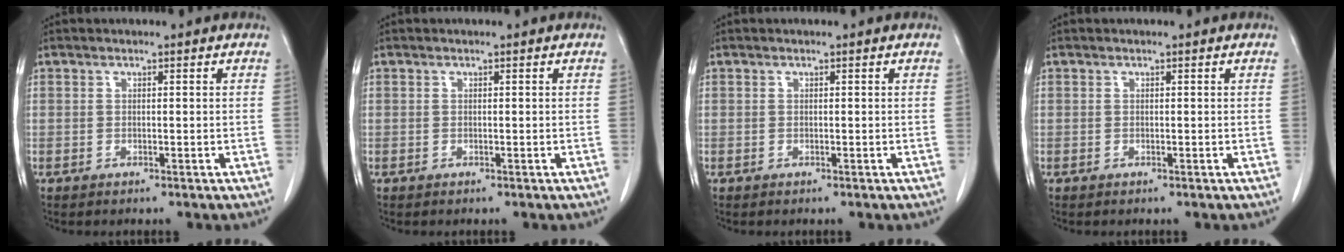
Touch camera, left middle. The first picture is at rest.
{"total": 0.0}
{"total": 0.0}
{"total": 0.0}